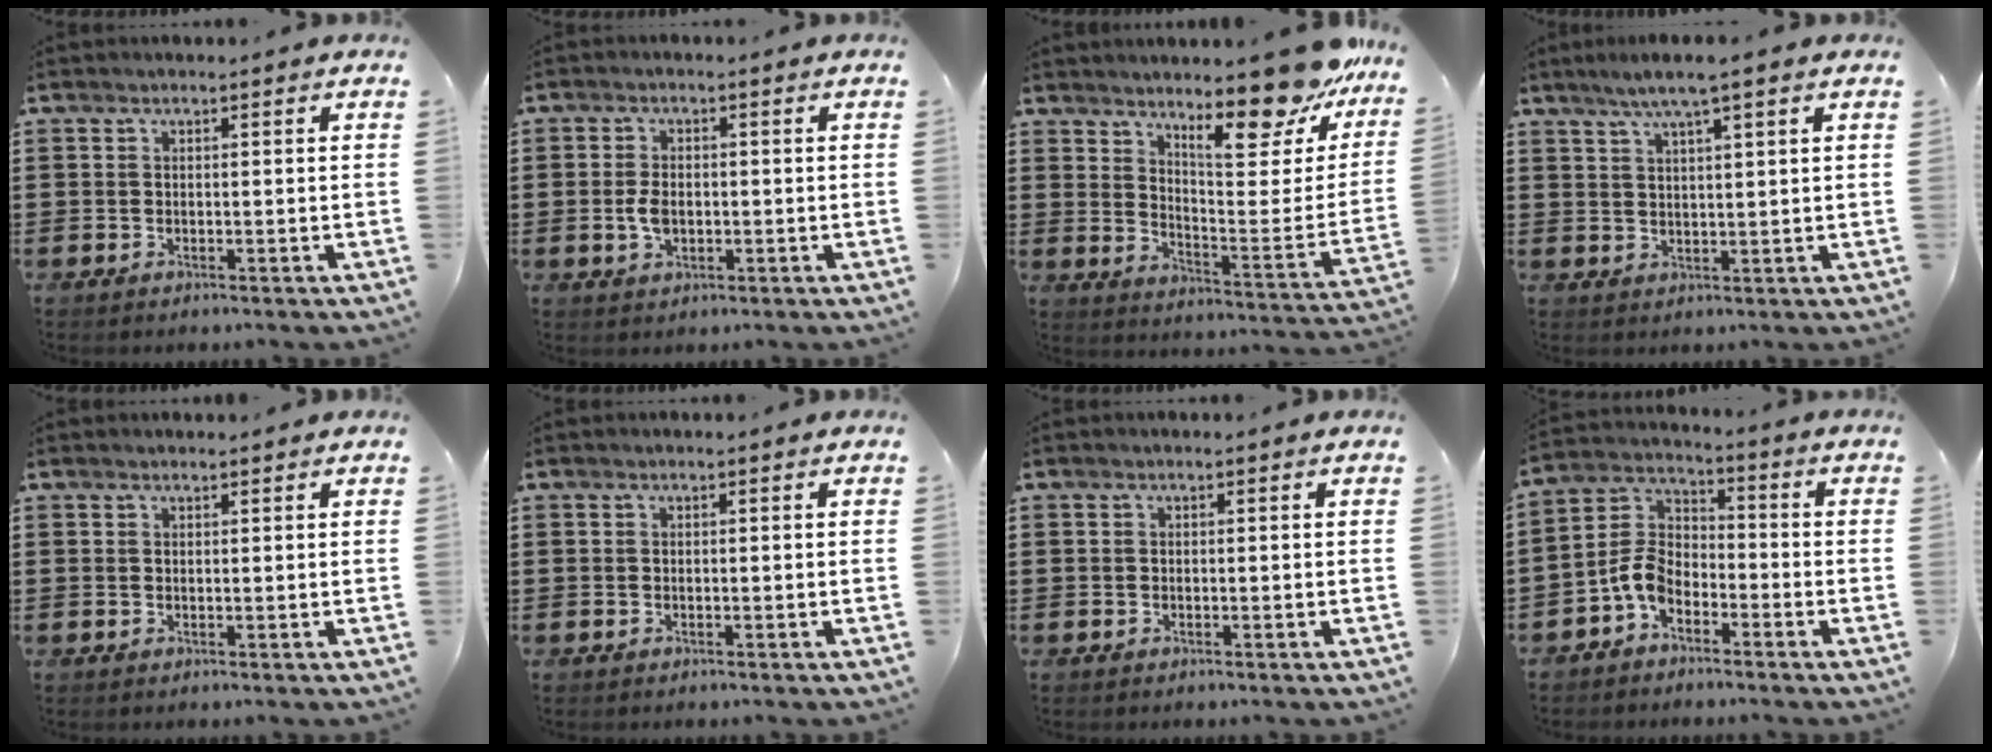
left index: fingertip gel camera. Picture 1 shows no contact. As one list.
[{"total": 3.6, "force": [-0.2, 2.1, 3.0], "torque": [-0.071, -0.002, -0.008]}, {"total": 13.6, "force": [11.2, 2.3, 7.4], "torque": [-0.116, -0.085, 0.186]}, {"total": 4.4, "force": [3.0, -0.1, 3.2], "torque": [-0.067, -0.001, 0.052]}, {"total": 0.7, "force": [0.6, 0.0, 0.3], "torque": [-0.007, -0.001, 0.013]}, {"total": 0.0}, {"total": 0.0}, {"total": 6.5, "force": [-4.0, 3.5, 3.7], "torque": [-0.103, 0.001, -0.086]}]